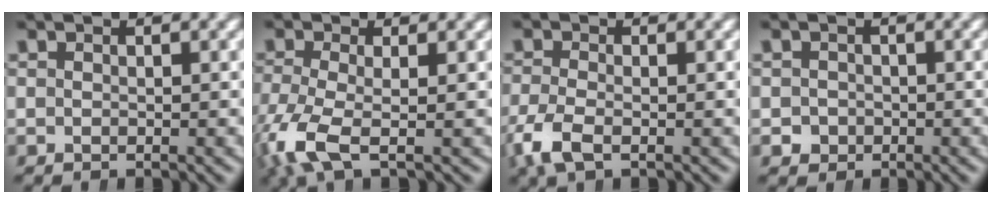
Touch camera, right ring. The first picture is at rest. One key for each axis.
{"total": 4.7, "fx": -1.7, "fy": 2.3, "fz": 3.8, "tx": -0.105, "ty": -0.031, "tz": -0.014}
{"total": 3.1, "fx": -1.8, "fy": 1.4, "fz": 2.1, "tx": -0.061, "ty": -0.017, "tz": -0.024}
{"total": 2.1, "fx": -1.0, "fy": 1.8, "fz": 0.2, "tx": -0.011, "ty": -0.017, "tz": -0.009}